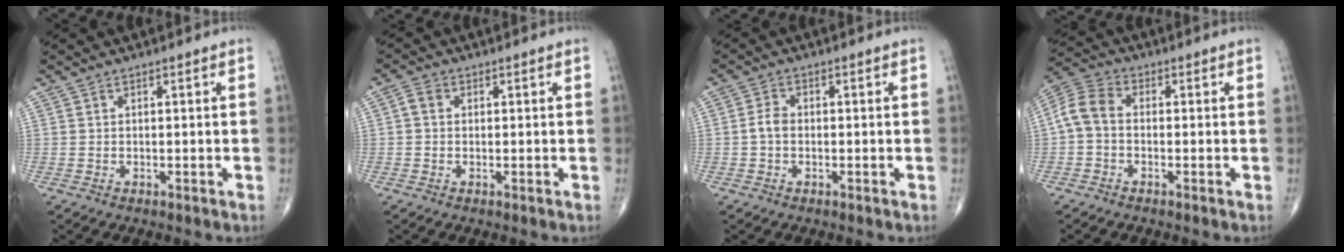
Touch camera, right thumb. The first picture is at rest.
{"total": 2.3, "force": [0.3, 1.9, 1.3], "torque": [-0.022, 0.008, 0.002]}
{"total": 2.6, "force": [-0.4, 1.8, 1.8], "torque": [-0.032, 0.008, -0.015]}
{"total": 6.5, "force": [-0.6, 4.4, 4.8], "torque": [-0.092, 0.021, -0.029]}